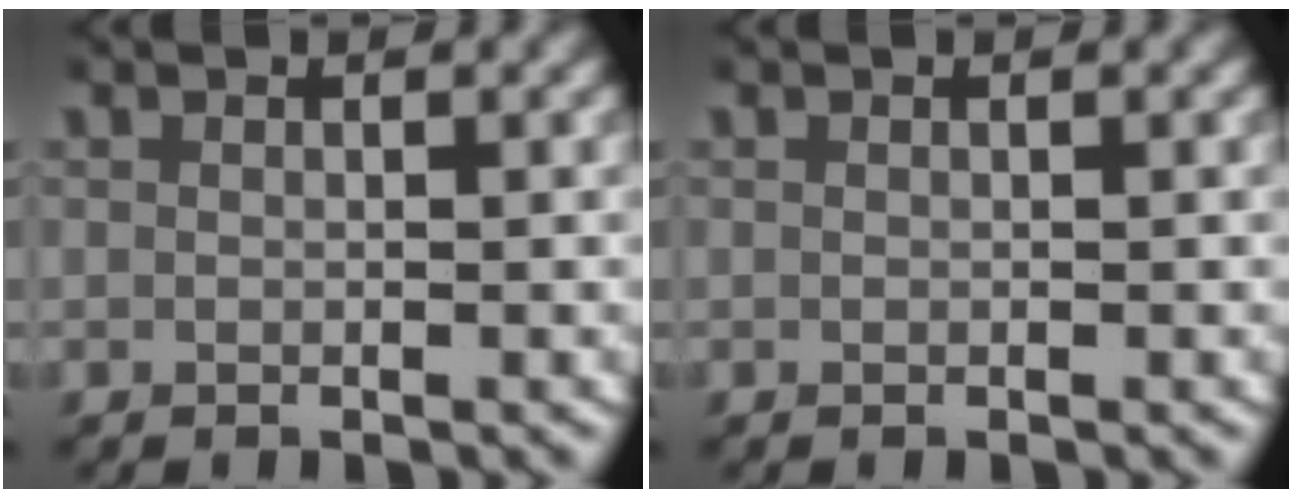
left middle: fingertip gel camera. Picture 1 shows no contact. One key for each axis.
{"total": 0.0}